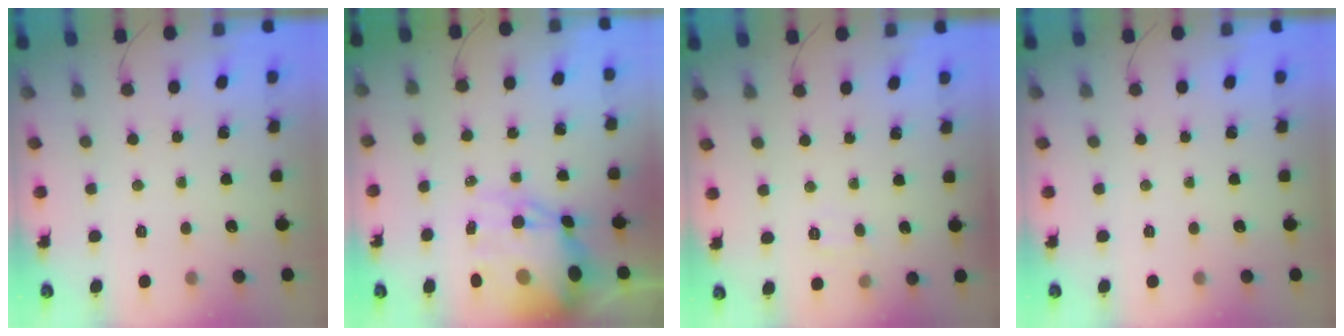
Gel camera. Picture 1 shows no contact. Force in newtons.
{"total": 15.6, "press": 15.1, "slide": 3.9}
{"total": 6.0, "press": 5.8, "slide": 1.3}
{"total": 0.0}